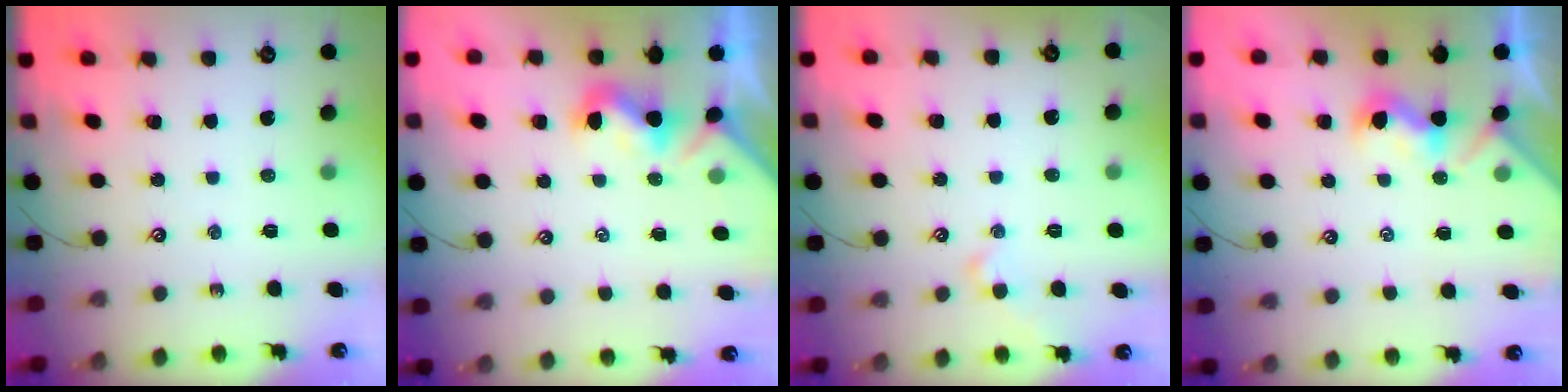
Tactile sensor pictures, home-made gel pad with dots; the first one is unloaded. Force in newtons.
{"total": 1.1, "press": 1.0, "slide": 0.5}
{"total": 1.6, "press": 1.5, "slide": 0.4}
{"total": 0.8, "press": 0.4, "slide": 0.7}